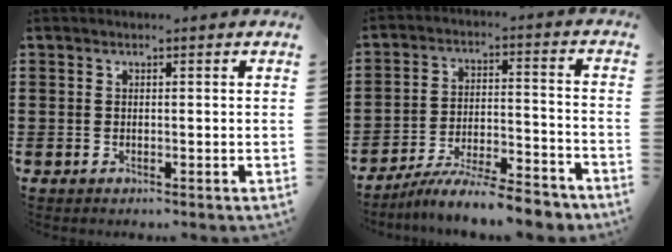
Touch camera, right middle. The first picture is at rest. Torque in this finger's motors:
{"motor_torque": [2.14, 0.00, 0.40, 0.17]}